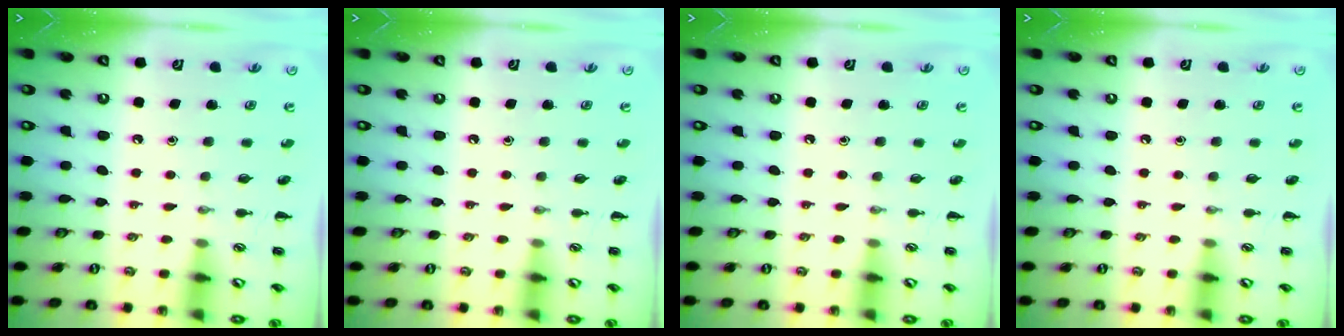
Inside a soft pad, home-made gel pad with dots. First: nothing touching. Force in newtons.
{"total": 0.0}
{"total": 0.0}
{"total": 0.0}